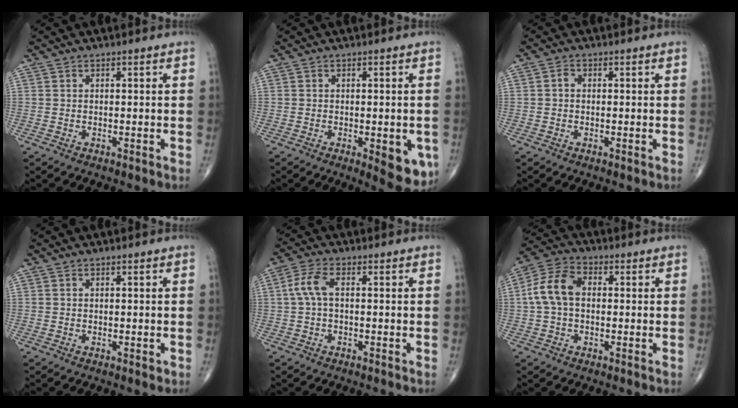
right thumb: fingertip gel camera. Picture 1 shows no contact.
{"total": 8.1, "force": [-2.5, 3.1, 7.1], "torque": [-0.065, -0.011, -0.025]}
{"total": 1.2, "force": [-0.1, 1.0, 0.7], "torque": [-0.007, 0.003, -0.006]}
{"total": 0.6, "force": [-0.1, 0.3, 0.5], "torque": [-0.002, -0.001, -0.003]}
{"total": 4.6, "force": [0.3, 2.0, 4.1], "torque": [-0.102, 0.013, 0.002]}
{"total": 8.7, "force": [0.4, 5.7, 6.6], "torque": [-0.136, 0.029, 0.001]}